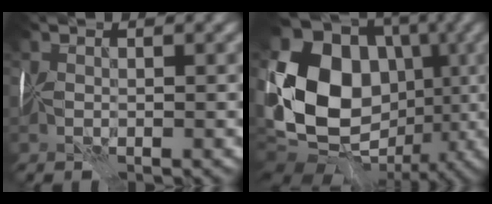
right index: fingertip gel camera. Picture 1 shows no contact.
{"total": 15.6, "force": [-0.4, 12.8, 8.9], "torque": [-0.172, -0.005, 0.006]}